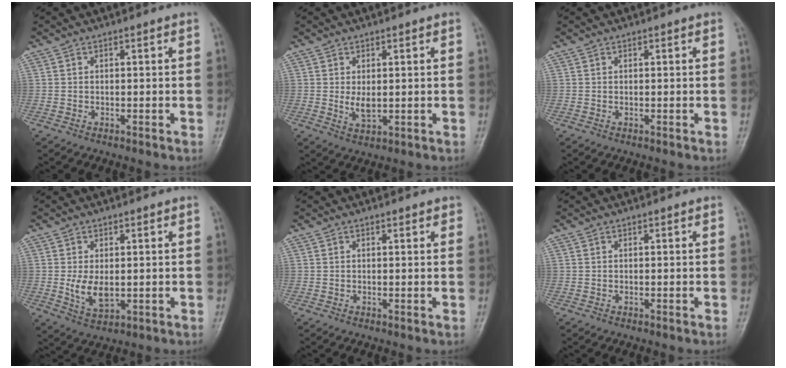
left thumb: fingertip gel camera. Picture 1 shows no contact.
{"total": 3.0, "force": [0.4, 1.7, 2.5], "torque": [-0.039, -0.011, 0.015]}
{"total": 0.0}
{"total": 5.2, "force": [0.1, 3.1, 4.2], "torque": [-0.074, -0.015, 0.011]}
{"total": 1.3, "force": [0.9, 0.6, 0.7], "torque": [-0.004, -0.003, 0.009]}
{"total": 0.0}